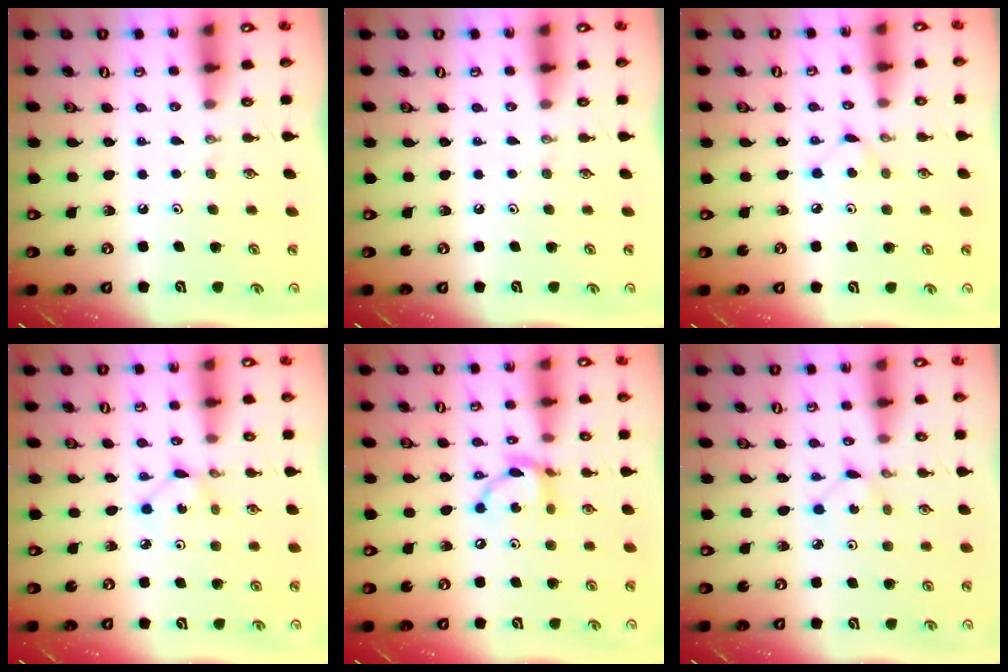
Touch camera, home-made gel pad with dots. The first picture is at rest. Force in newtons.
{"total": 0.0}
{"total": 3.4, "press": 3.4, "slide": 0.4}
{"total": 1.3, "press": 1.3, "slide": 0.0}
{"total": 11.3, "press": 11.3, "slide": 0.8}
{"total": 1.1, "press": 1.1, "slide": 0.1}